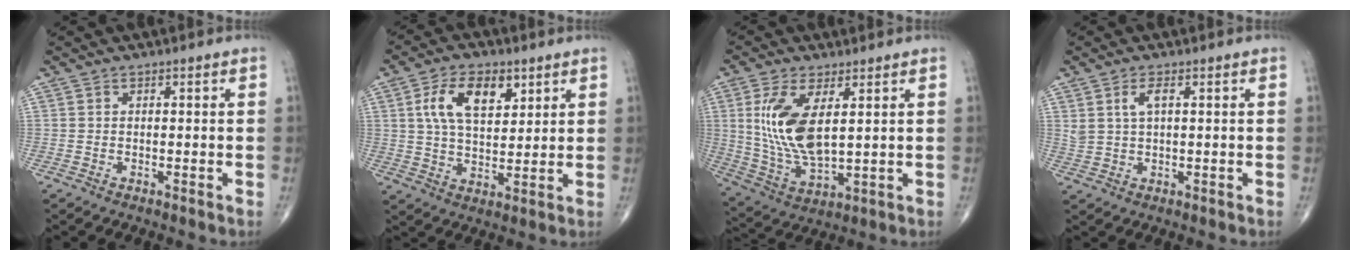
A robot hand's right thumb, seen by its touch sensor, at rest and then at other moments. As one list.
[{"total": 10.9, "force": [4.3, 5.9, 8.1], "torque": [-0.125, -0.011, 0.079]}, {"total": 13.3, "force": [3.1, 5.9, 11.5], "torque": [-0.240, -0.019, 0.074]}, {"total": 3.5, "force": [1.4, 1.3, 2.9], "torque": [-0.061, -0.002, 0.032]}]